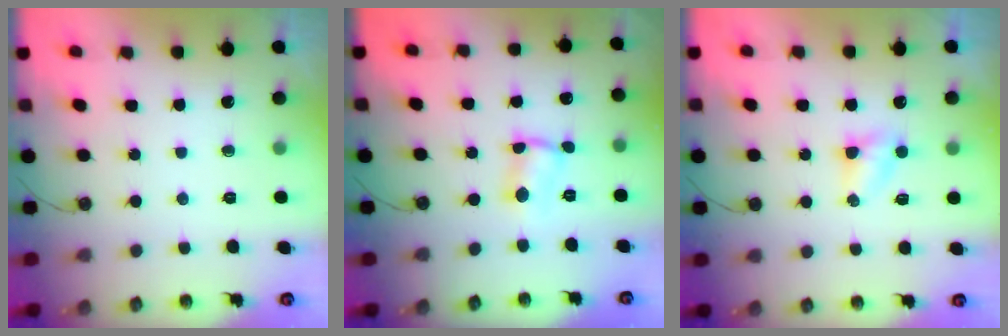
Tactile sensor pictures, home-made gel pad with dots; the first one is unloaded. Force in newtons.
{"total": 2.3, "press": 2.3, "slide": 0.1}
{"total": 3.7, "press": 3.7, "slide": 0.5}